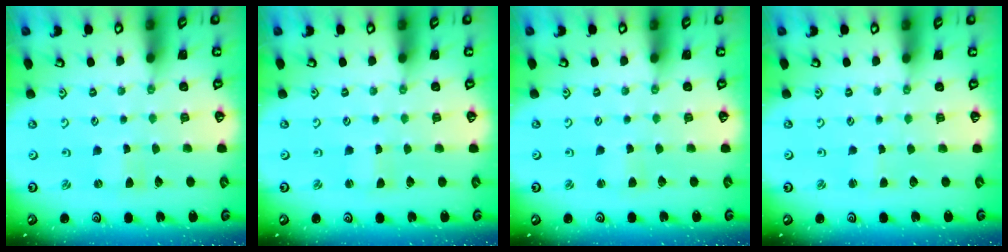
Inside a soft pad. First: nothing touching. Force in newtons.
{"total": 1.1, "press": 1.1, "slide": 0.0}
{"total": 2.1, "press": 2.1, "slide": 0.2}
{"total": 0.8, "press": 0.8, "slide": 0.2}